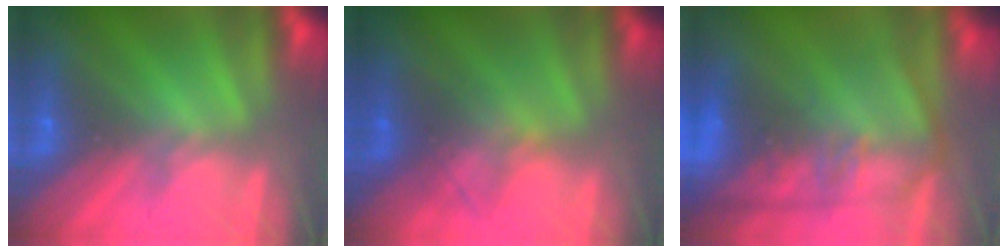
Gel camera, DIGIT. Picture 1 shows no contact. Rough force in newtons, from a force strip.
{"total": 2.0}
{"total": 6.8}